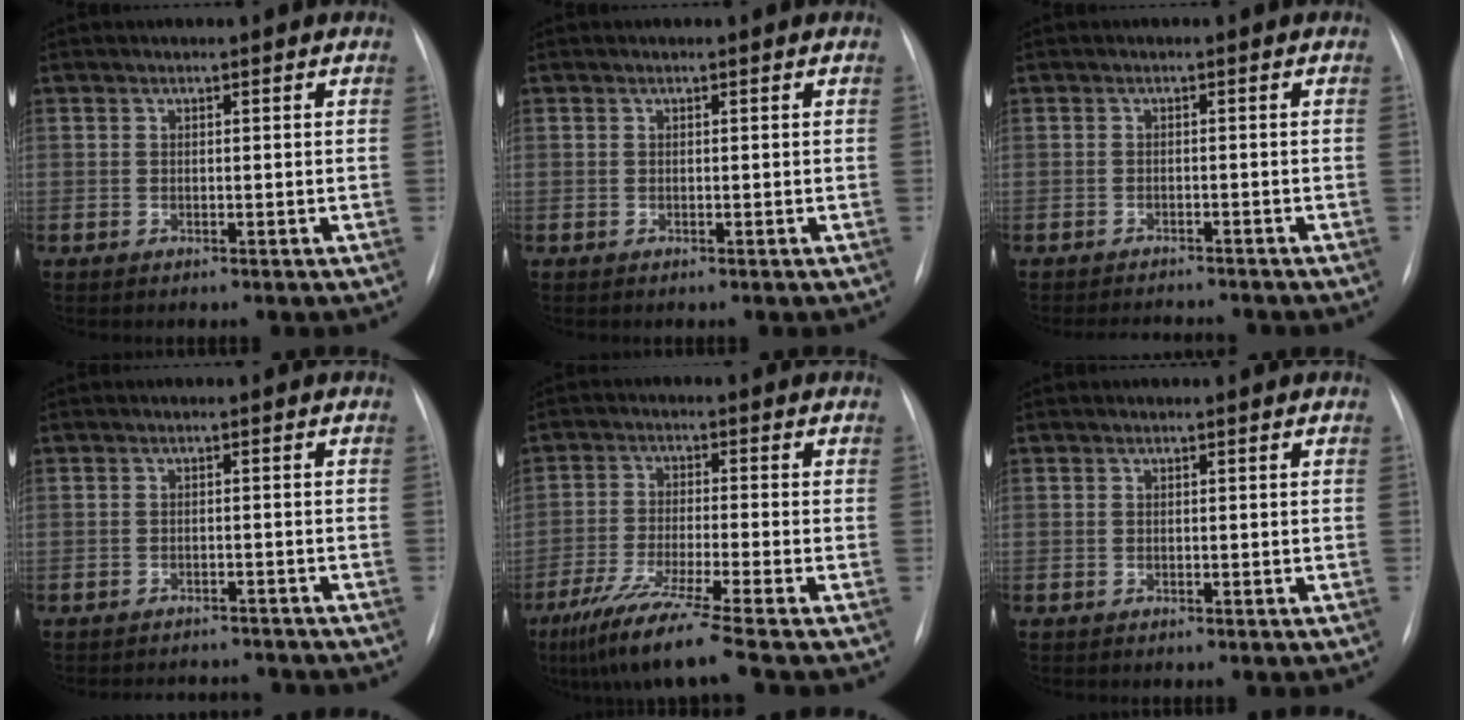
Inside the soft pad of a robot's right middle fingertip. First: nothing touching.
{"total": 0.0}
{"total": 5.6, "force": [-5.4, 0.7, 1.2], "torque": [-0.012, -0.005, -0.072]}
{"total": 6.8, "force": [-6.6, 1.5, 0.8], "torque": [-0.008, 0.007, -0.078]}
{"total": 10.6, "force": [-7.8, -1.6, 7.0], "torque": [-0.127, -0.043, -0.136]}
{"total": 0.0}